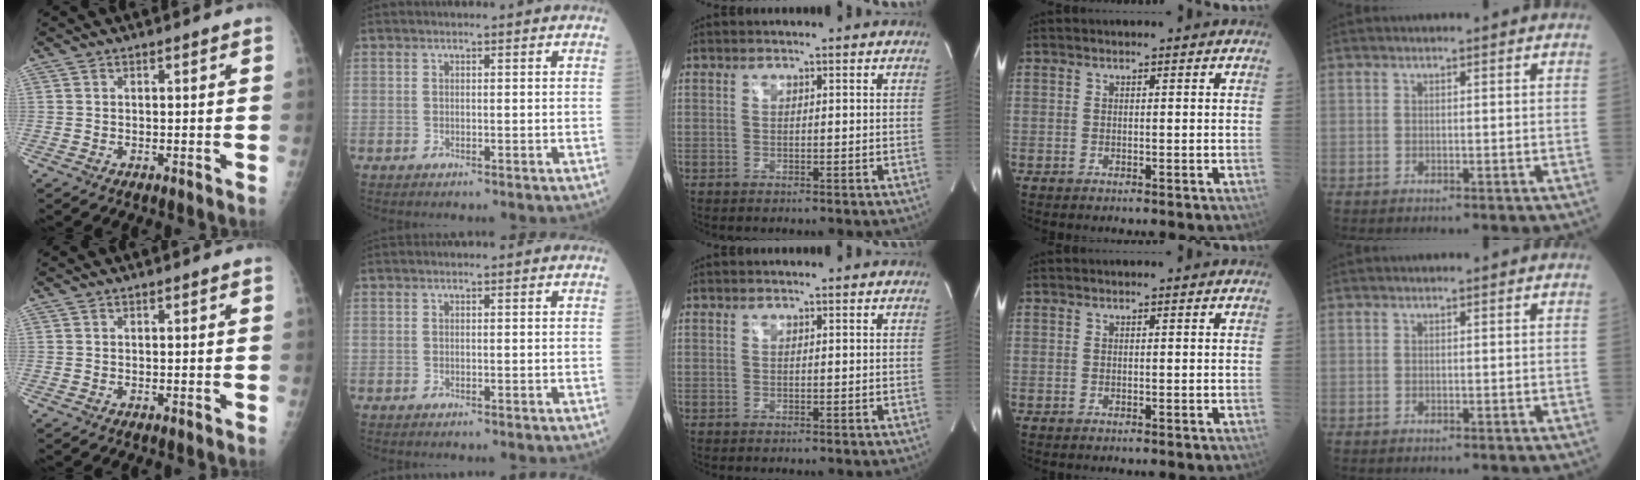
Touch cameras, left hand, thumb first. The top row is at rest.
{}